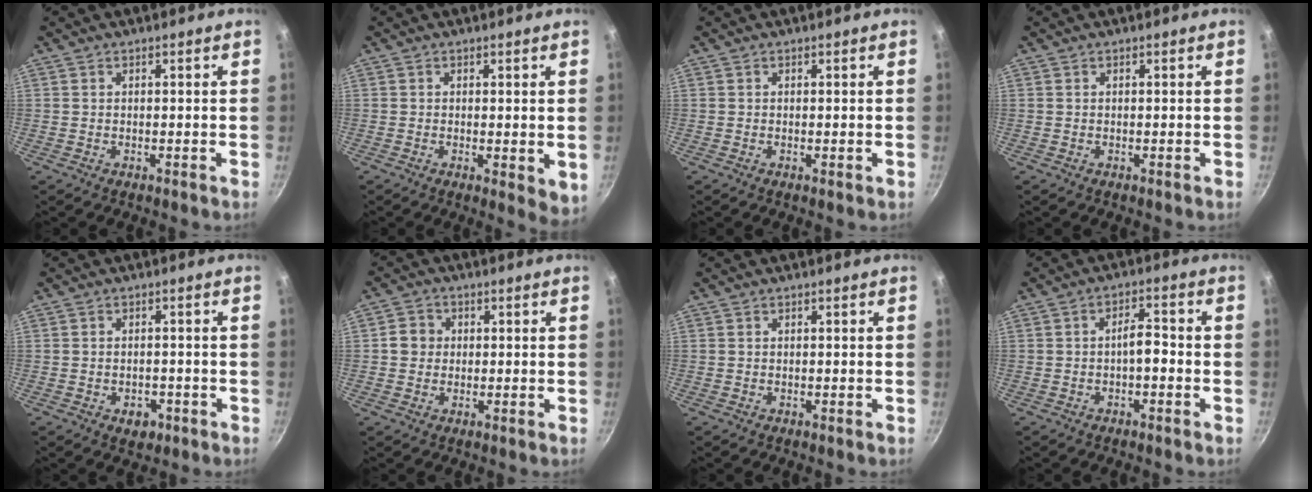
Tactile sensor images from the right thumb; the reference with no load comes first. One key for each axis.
{"total": 4.1, "fx": -0.1, "fy": 1.6, "fz": 3.7, "tx": -0.047, "ty": -0.013, "tz": 0.000}
{"total": 0.0}
{"total": 0.0}
{"total": 3.4, "fx": -1.6, "fy": 2.3, "fz": 1.9, "tx": -0.019, "ty": 0.012, "tz": -0.014}
{"total": 3.6, "fx": 0.1, "fy": 3.4, "fz": 1.2, "tx": 0.001, "ty": 0.008, "tz": -0.006}
{"total": 0.0}
{"total": 3.8, "fx": -1.2, "fy": 1.5, "fz": 3.3, "tx": -0.049, "ty": 0.023, "tz": -0.021}